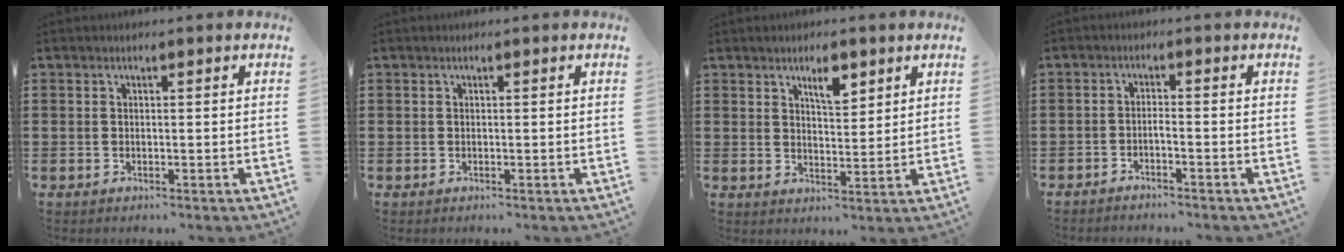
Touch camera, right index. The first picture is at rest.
{"total": 0.0}
{"total": 4.2, "force": [2.6, 1.6, 2.9], "torque": [-0.040, -0.003, 0.041]}
{"total": 1.5, "force": [-1.4, -0.2, 0.5], "torque": [-0.012, 0.002, -0.026]}